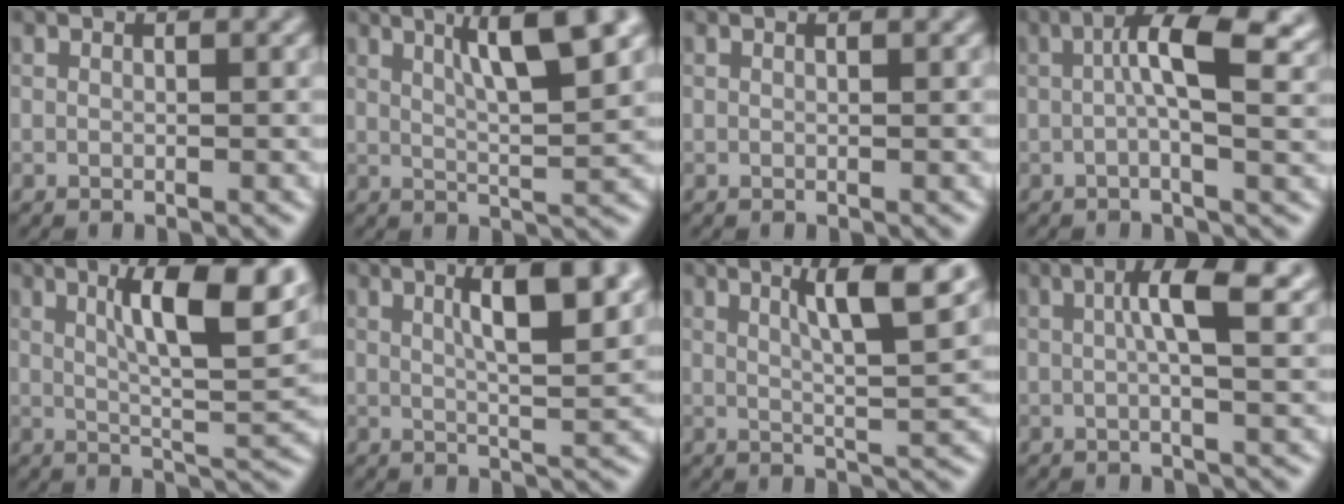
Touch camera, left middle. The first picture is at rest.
{"total": 7.2, "force": [3.3, 1.4, 6.2], "torque": [-0.086, 0.008, 0.053]}
{"total": 0.0}
{"total": 7.1, "force": [0.9, 2.1, 6.8], "torque": [-0.114, 0.013, 0.006]}
{"total": 9.5, "force": [3.8, 2.3, 8.4], "torque": [-0.120, 0.001, 0.062]}
{"total": 7.1, "force": [2.6, 1.8, 6.3], "torque": [-0.080, 0.008, 0.040]}
{"total": 7.0, "force": [3.3, 1.3, 6.0], "torque": [-0.083, 0.006, 0.053]}
{"total": 5.2, "force": [1.2, 1.1, 5.0], "torque": [-0.081, 0.008, 0.017]}